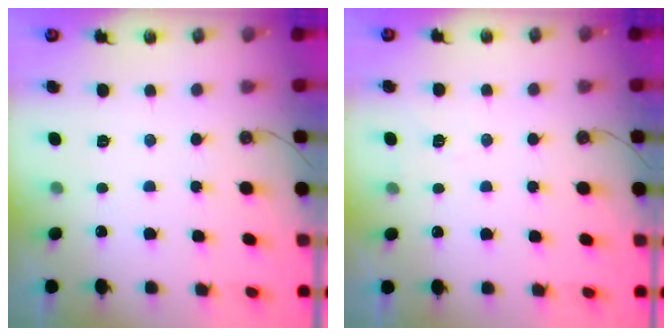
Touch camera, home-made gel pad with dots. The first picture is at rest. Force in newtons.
{"total": 7.3, "press": 5.8, "slide": 4.4}